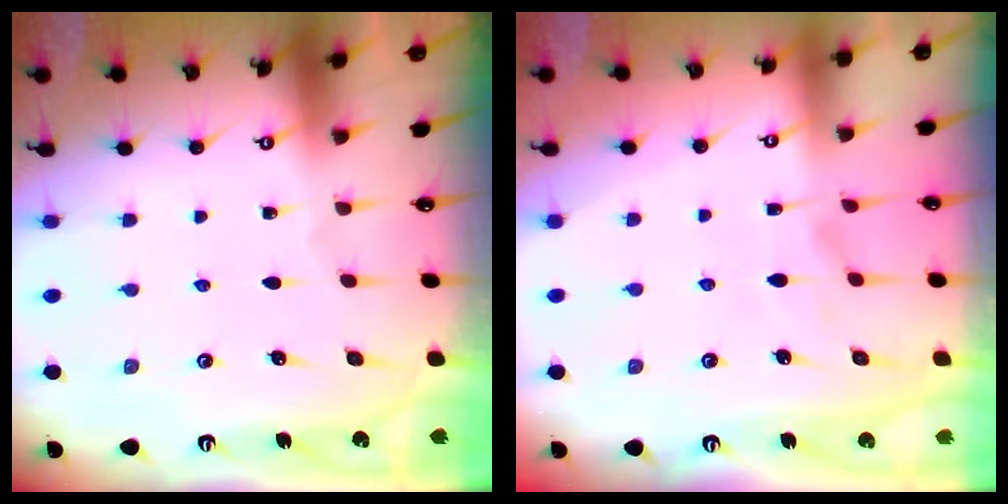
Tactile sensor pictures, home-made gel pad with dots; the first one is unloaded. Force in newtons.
{"total": 3.9, "press": 3.7, "slide": 1.1}